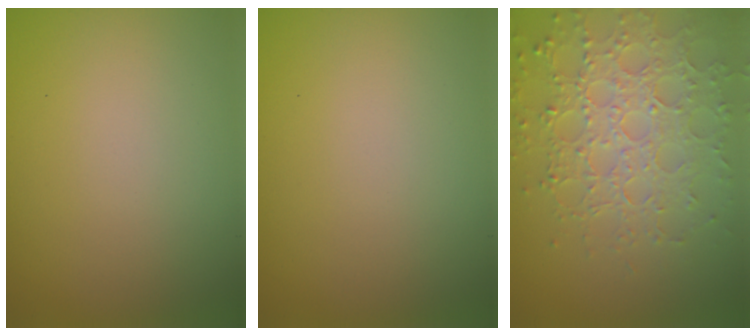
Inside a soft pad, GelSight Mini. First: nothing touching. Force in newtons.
{"total": 0.0}
{"total": 6.1, "press": 5.0, "slide": 3.6}